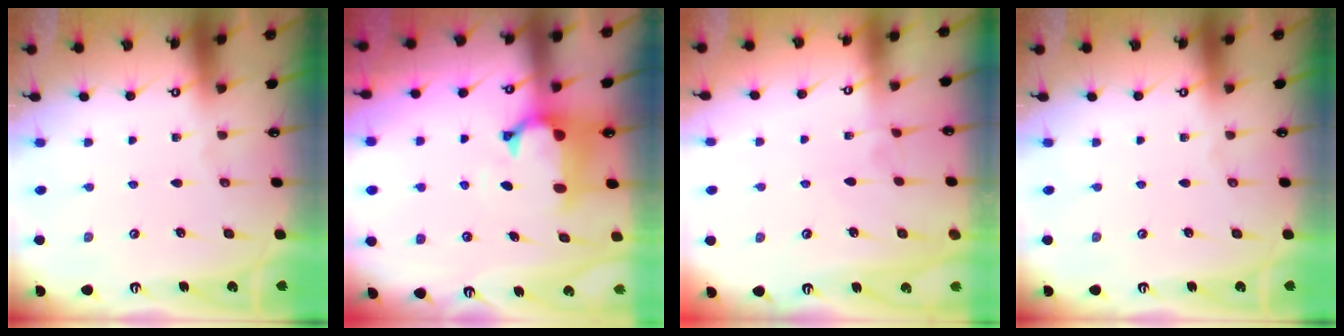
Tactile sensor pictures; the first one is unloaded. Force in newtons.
{"total": 1.2, "press": 0.2, "slide": 1.2}
{"total": 3.7, "press": 3.7, "slide": 0.0}
{"total": 0.0}